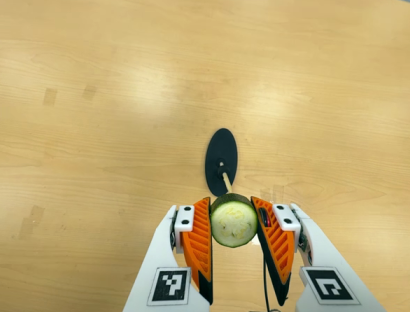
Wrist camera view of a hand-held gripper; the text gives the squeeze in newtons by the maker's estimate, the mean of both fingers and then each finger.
{"total": 11.0, "left": 10.3, "right": 11.7}